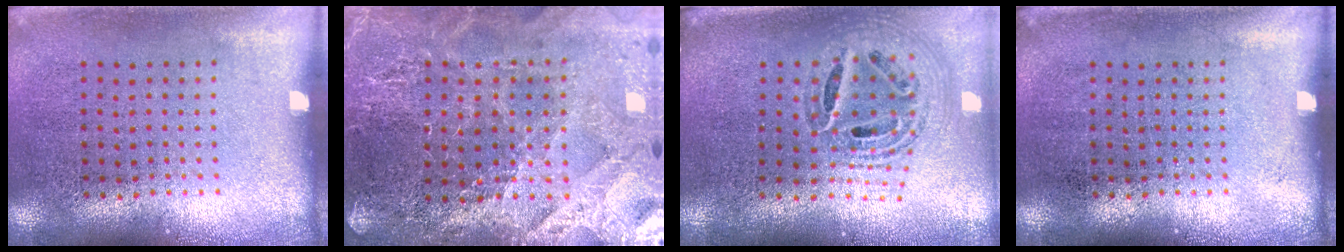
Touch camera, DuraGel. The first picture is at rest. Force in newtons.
{"total": 3.2, "press": 3.2, "slide": 0.6}
{"total": 1.5, "press": 1.3, "slide": 0.7}
{"total": 0.0}